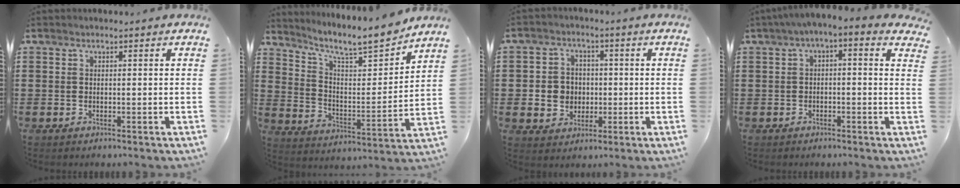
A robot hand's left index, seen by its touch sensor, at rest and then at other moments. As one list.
[{"total": 8.8, "force": [7.8, 1.3, 3.7], "torque": [-0.091, -0.056, 0.130]}, {"total": 4.7, "force": [-0.3, 4.5, 1.4], "torque": [-0.035, 0.009, -0.009]}, {"total": 1.8, "force": [-1.1, 0.2, 1.4], "torque": [-0.027, -0.001, -0.029]}]